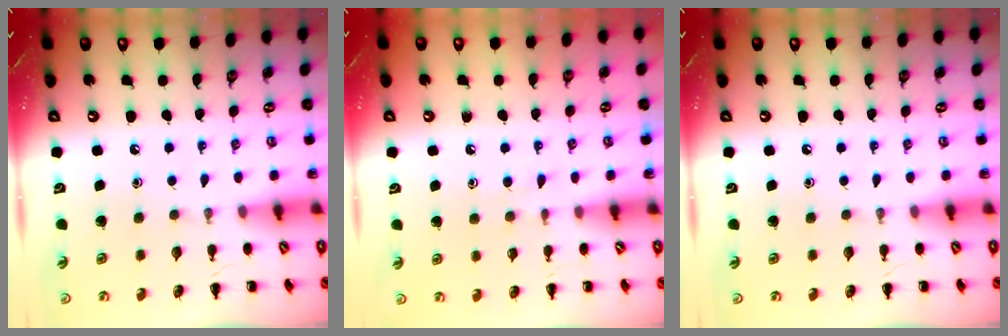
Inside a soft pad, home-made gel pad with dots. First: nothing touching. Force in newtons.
{"total": 2.9, "press": 2.5, "slide": 1.4}
{"total": 0.0}